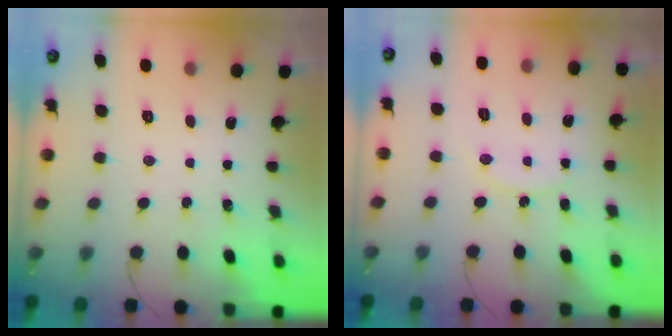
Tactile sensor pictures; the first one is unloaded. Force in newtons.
{"total": 10.9, "press": 10.9, "slide": 0.9}